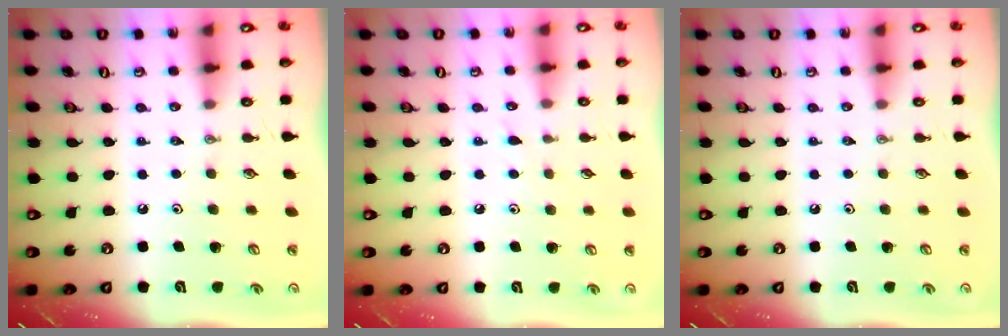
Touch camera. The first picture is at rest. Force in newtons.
{"total": 3.9, "press": 3.9, "slide": 0.4}
{"total": 0.0}